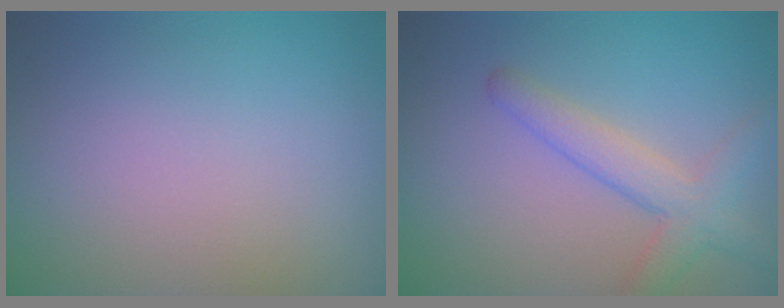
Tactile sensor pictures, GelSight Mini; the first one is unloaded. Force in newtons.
{"total": 3.5, "press": 3.5, "slide": 0.2}